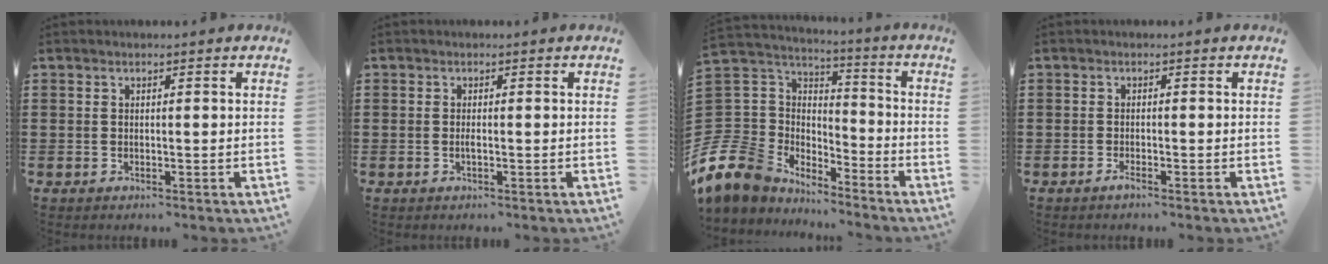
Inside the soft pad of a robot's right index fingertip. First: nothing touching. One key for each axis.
{"total": 0.8, "fx": -0.3, "fy": 0.1, "fz": 0.7, "tx": -0.014, "ty": -0.005, "tz": -0.004}
{"total": 9.9, "fx": -6.6, "fy": 7.2, "fz": 1.8, "tx": -0.093, "ty": -0.005, "tz": -0.131}
{"total": 1.2, "fx": -0.9, "fy": -0.1, "fz": 0.7, "tx": -0.015, "ty": -0.010, "tz": -0.015}